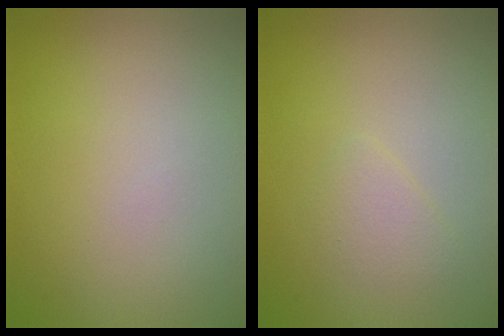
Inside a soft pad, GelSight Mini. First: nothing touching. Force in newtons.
{"total": 1.3, "press": 1.3, "slide": 0.1}